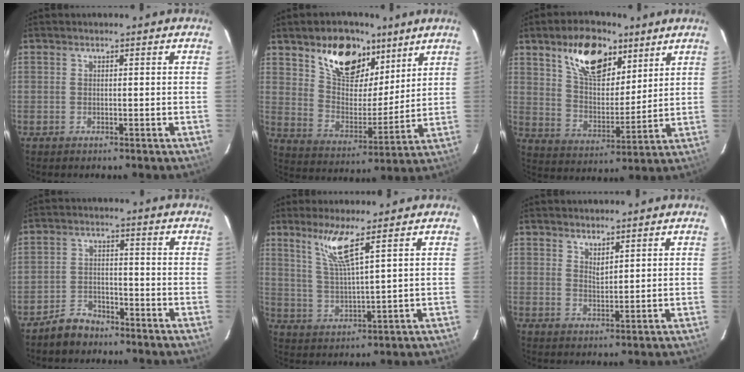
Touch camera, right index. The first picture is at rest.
{"total": 16.3, "force": [10.0, 8.9, 9.3], "torque": [-0.159, 0.017, 0.178]}
{"total": 15.2, "force": [8.9, 7.8, 9.5], "torque": [-0.156, 0.012, 0.160]}
{"total": 6.3, "force": [-5.2, 3.2, 1.6], "torque": [-0.050, 0.016, -0.087]}
{"total": 7.2, "force": [4.6, -0.6, 5.5], "torque": [-0.105, -0.004, 0.097]}
{"total": 2.6, "force": [2.2, 0.6, 1.2], "torque": [-0.017, 0.000, 0.039]}